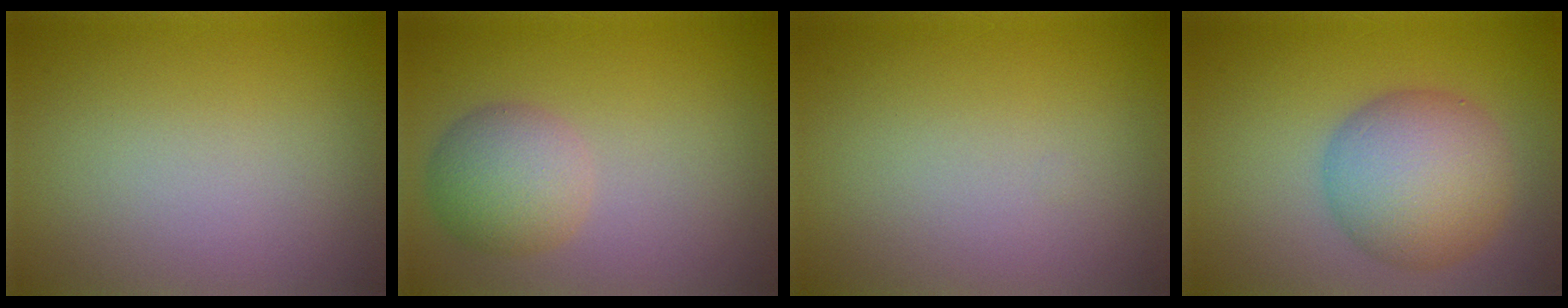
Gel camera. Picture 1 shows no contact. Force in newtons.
{"total": 3.7, "press": 3.7, "slide": 0.3}
{"total": 0.0}
{"total": 7.1, "press": 7.1, "slide": 0.3}